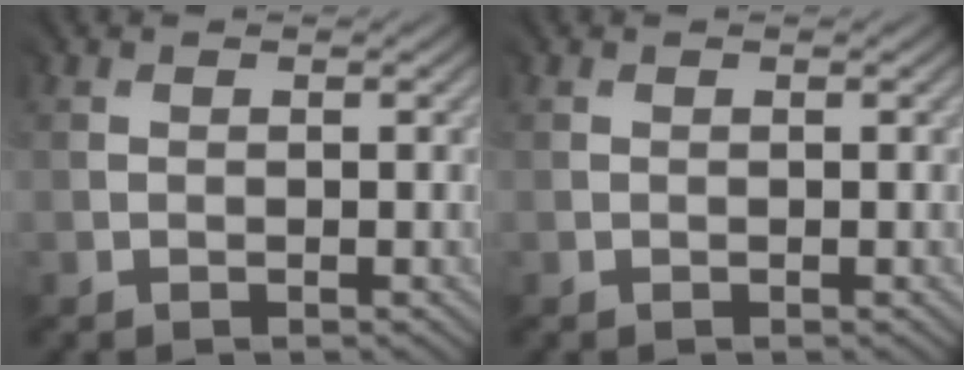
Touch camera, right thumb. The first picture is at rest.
{"total": 0.0}